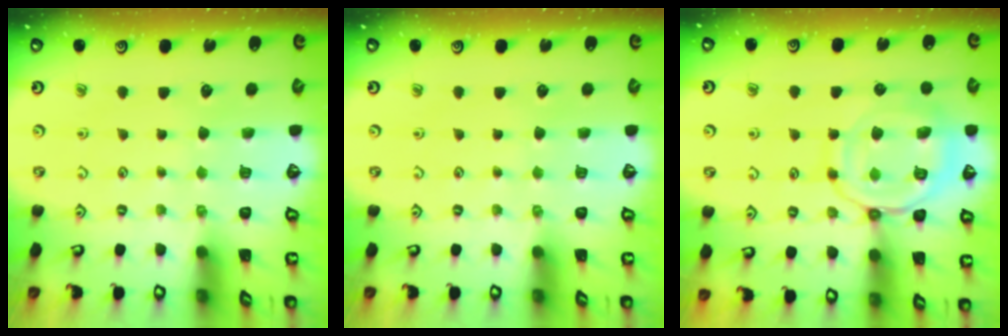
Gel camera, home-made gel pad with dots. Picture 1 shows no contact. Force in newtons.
{"total": 0.0}
{"total": 13.4, "press": 13.4, "slide": 1.2}